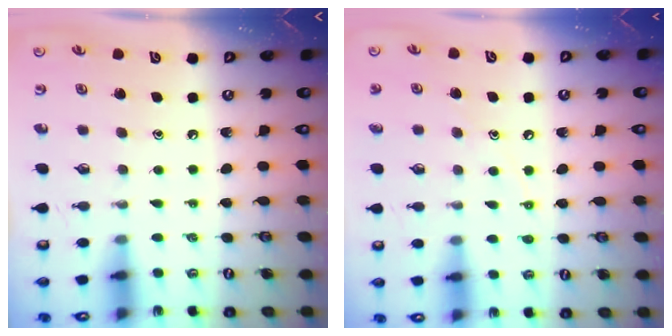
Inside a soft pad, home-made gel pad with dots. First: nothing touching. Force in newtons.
{"total": 6.2, "press": 6.2, "slide": 0.7}